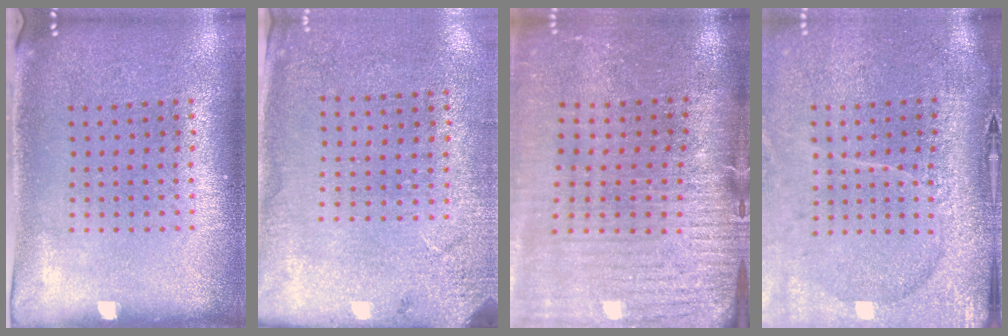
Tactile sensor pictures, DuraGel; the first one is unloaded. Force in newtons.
{"total": 2.6, "press": 2.2, "slide": 1.3}
{"total": 3.8, "press": 3.3, "slide": 1.9}
{"total": 4.5, "press": 3.6, "slide": 2.7}